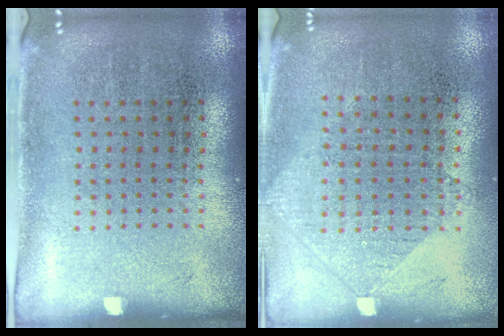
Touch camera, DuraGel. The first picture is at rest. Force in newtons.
{"total": 1.0, "press": 0.9, "slide": 0.4}